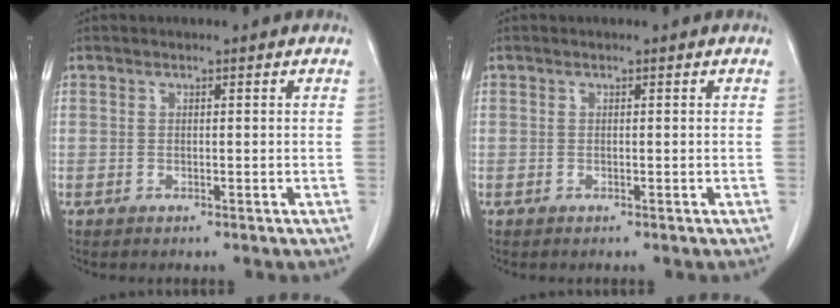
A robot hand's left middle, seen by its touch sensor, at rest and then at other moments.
{"total": 0.0}